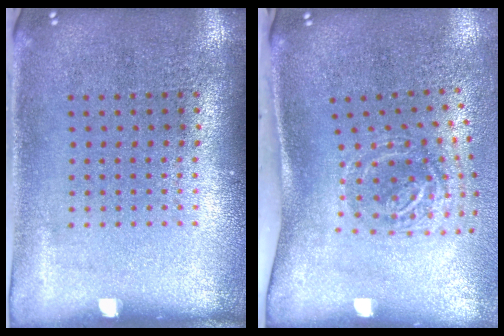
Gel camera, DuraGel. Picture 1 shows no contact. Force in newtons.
{"total": 2.0, "press": 1.2, "slide": 1.6}